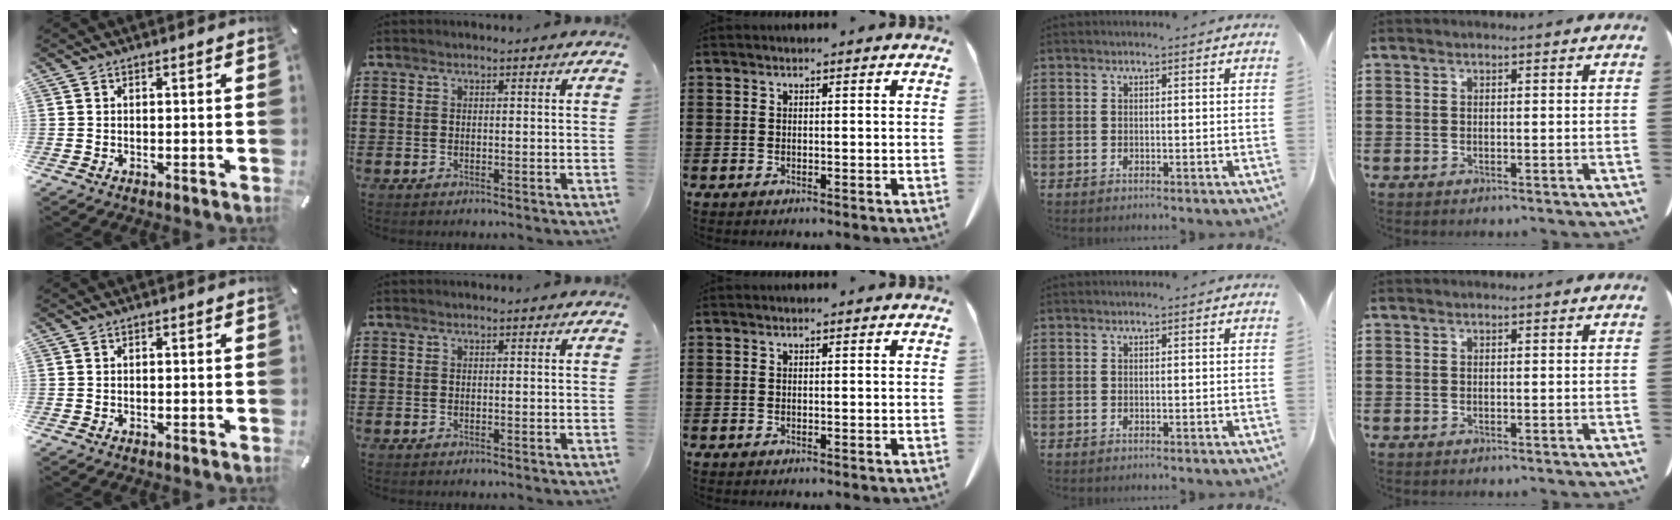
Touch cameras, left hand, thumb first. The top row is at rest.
{}